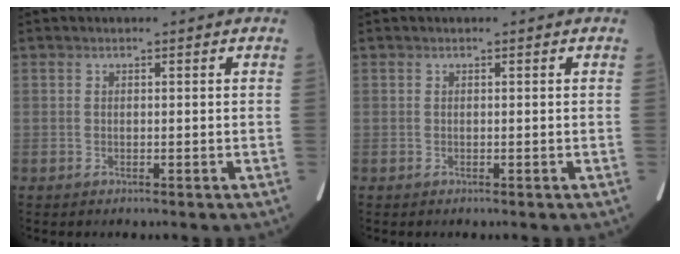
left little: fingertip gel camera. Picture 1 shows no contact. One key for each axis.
{"total": 0.0}